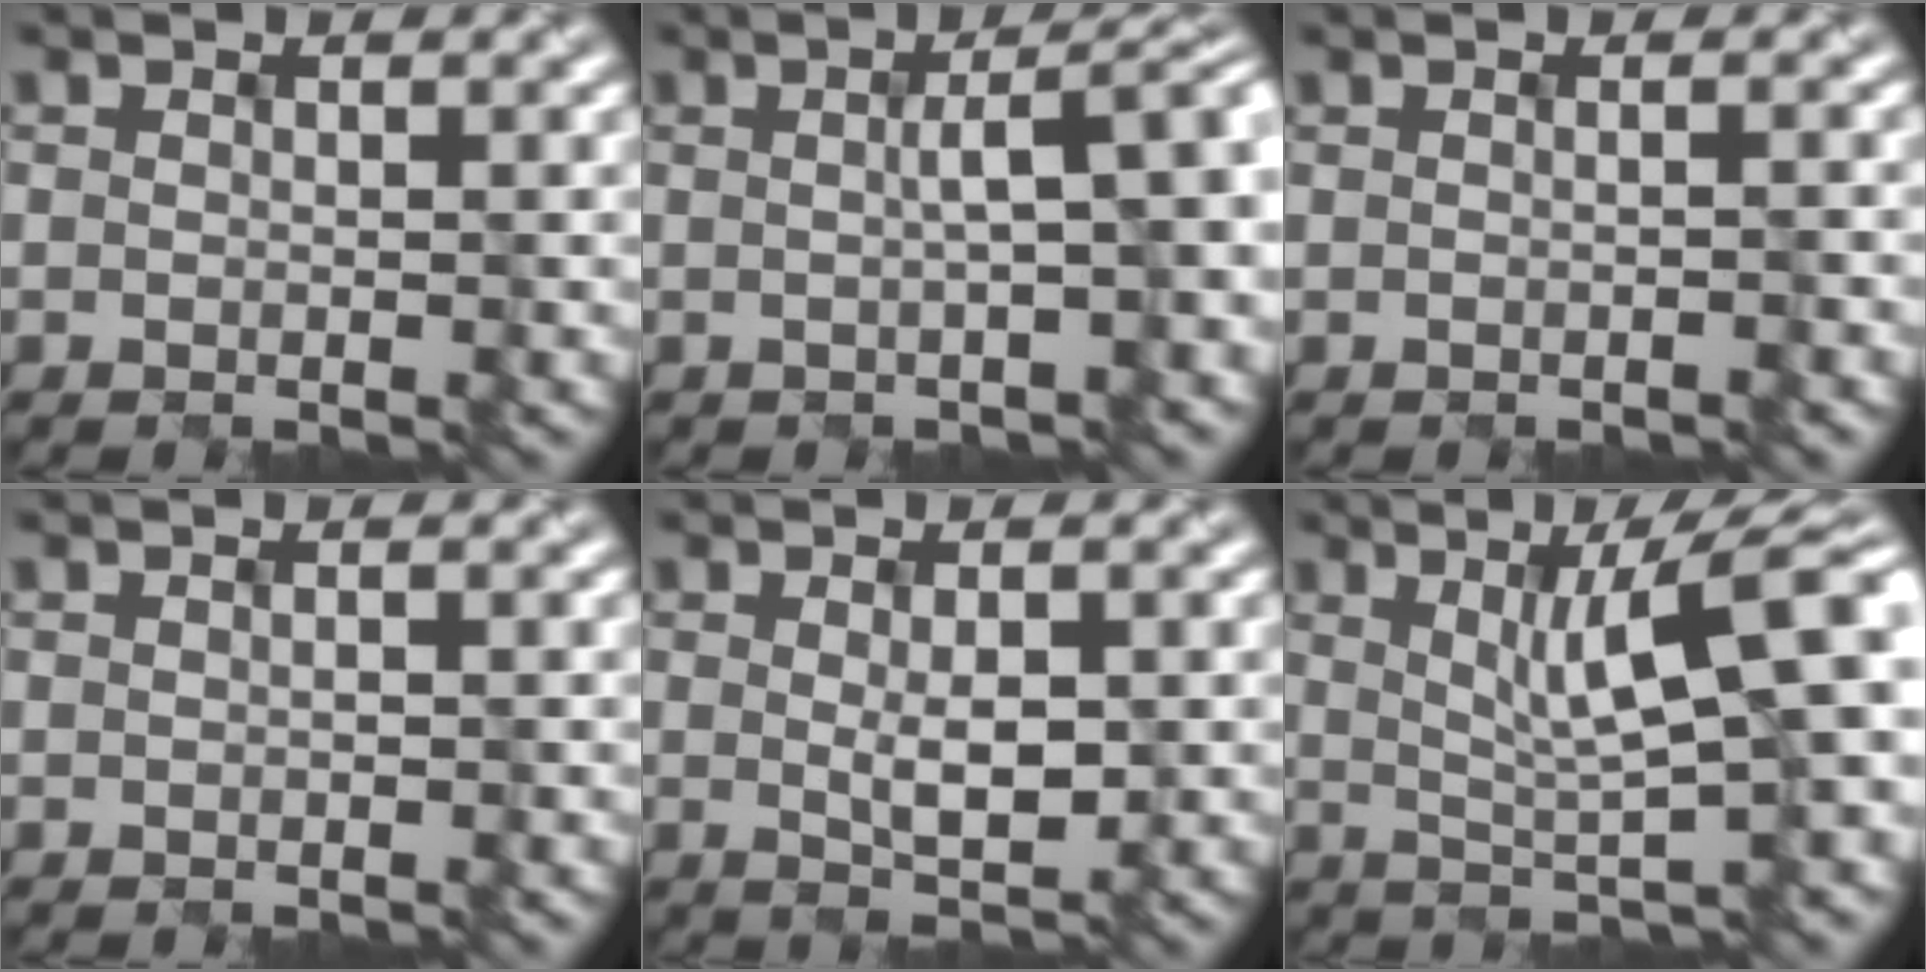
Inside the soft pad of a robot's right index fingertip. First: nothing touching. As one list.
[{"total": 6.0, "force": [0.4, 1.8, 5.7], "torque": [-0.047, 0.019, 0.007]}, {"total": 1.9, "force": [-0.1, 0.9, 1.6], "torque": [-0.005, 0.004, -0.012]}, {"total": 0.7, "force": [0.1, 0.3, 0.7], "torque": [-0.008, -0.001, -0.001]}, {"total": 2.6, "force": [0.0, 0.7, 2.5], "torque": [-0.047, -0.006, 0.011]}, {"total": 9.6, "force": [2.1, 2.1, 9.1], "torque": [-0.133, 0.012, 0.040]}]